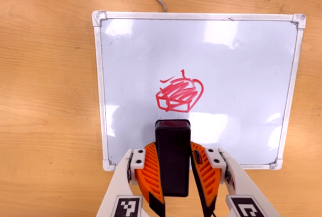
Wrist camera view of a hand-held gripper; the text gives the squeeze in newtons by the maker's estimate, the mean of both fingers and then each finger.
{"total": 9.7, "left": 8.1, "right": 11.4}